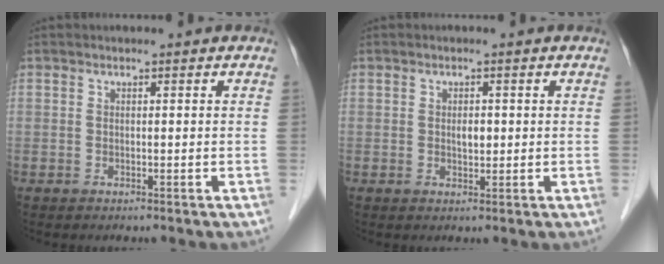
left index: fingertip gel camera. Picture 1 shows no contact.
{"total": 1.7, "force": [0.2, 0.9, 1.5], "torque": [-0.025, 0.000, 0.005]}